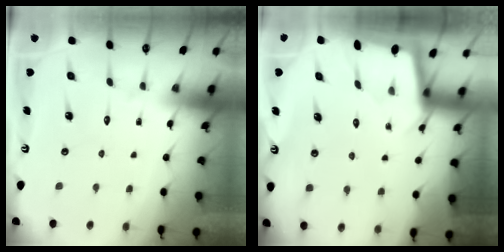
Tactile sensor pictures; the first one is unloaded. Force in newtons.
{"total": 1.7, "press": 1.7, "slide": 0.2}